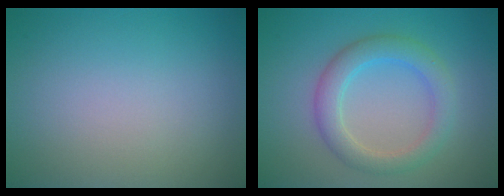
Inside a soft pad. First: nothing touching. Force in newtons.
{"total": 3.6, "press": 3.6, "slide": 0.2}